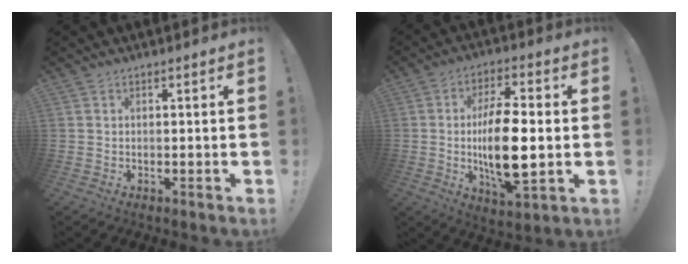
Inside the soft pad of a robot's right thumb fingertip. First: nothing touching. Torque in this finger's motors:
{"motor_torque": [0.12, 1.39, 0.68, 0.41, 0.14]}